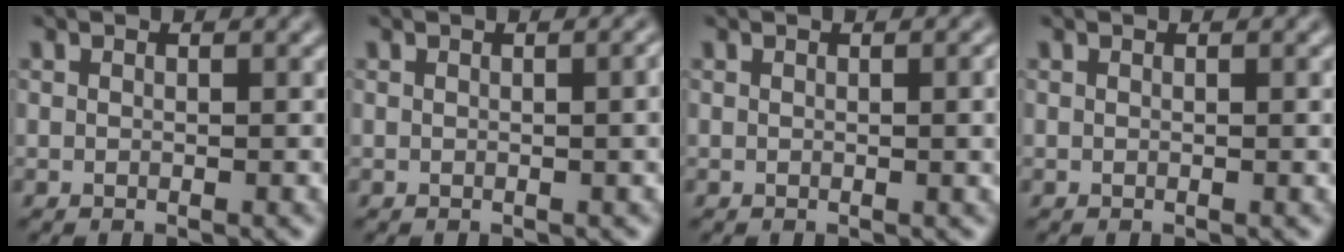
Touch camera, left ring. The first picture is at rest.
{"total": 1.8, "force": [0.1, 0.5, 1.7], "torque": [-0.016, 0.004, -0.001]}
{"total": 1.8, "force": [0.1, 0.5, 1.7], "torque": [-0.018, 0.001, 0.000]}
{"total": 0.0}